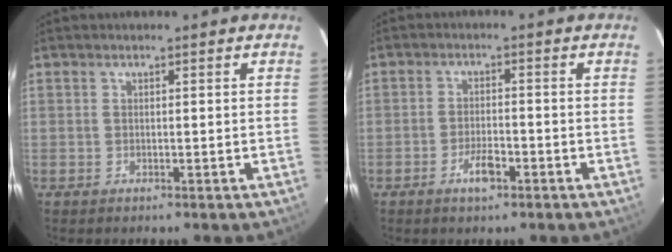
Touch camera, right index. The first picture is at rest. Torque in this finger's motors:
{"motor_torque": [0.49, -0.35, 0.22, 0.03]}